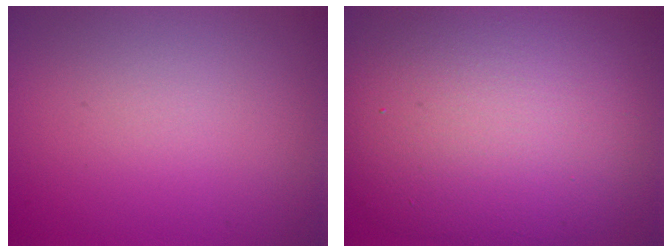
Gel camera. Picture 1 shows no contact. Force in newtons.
{"total": 13.4, "press": 13.4, "slide": 0.4}